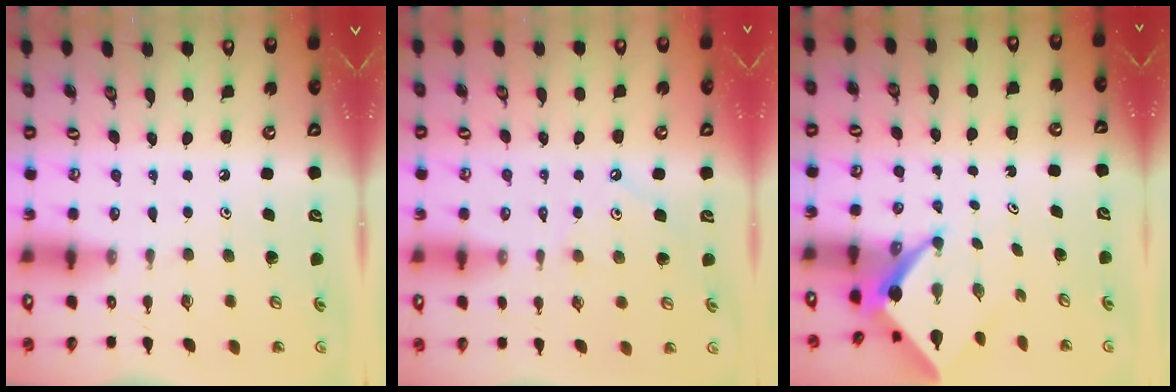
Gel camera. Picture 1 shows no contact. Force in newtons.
{"total": 2.8, "press": 2.7, "slide": 0.6}
{"total": 4.8, "press": 4.8, "slide": 0.3}